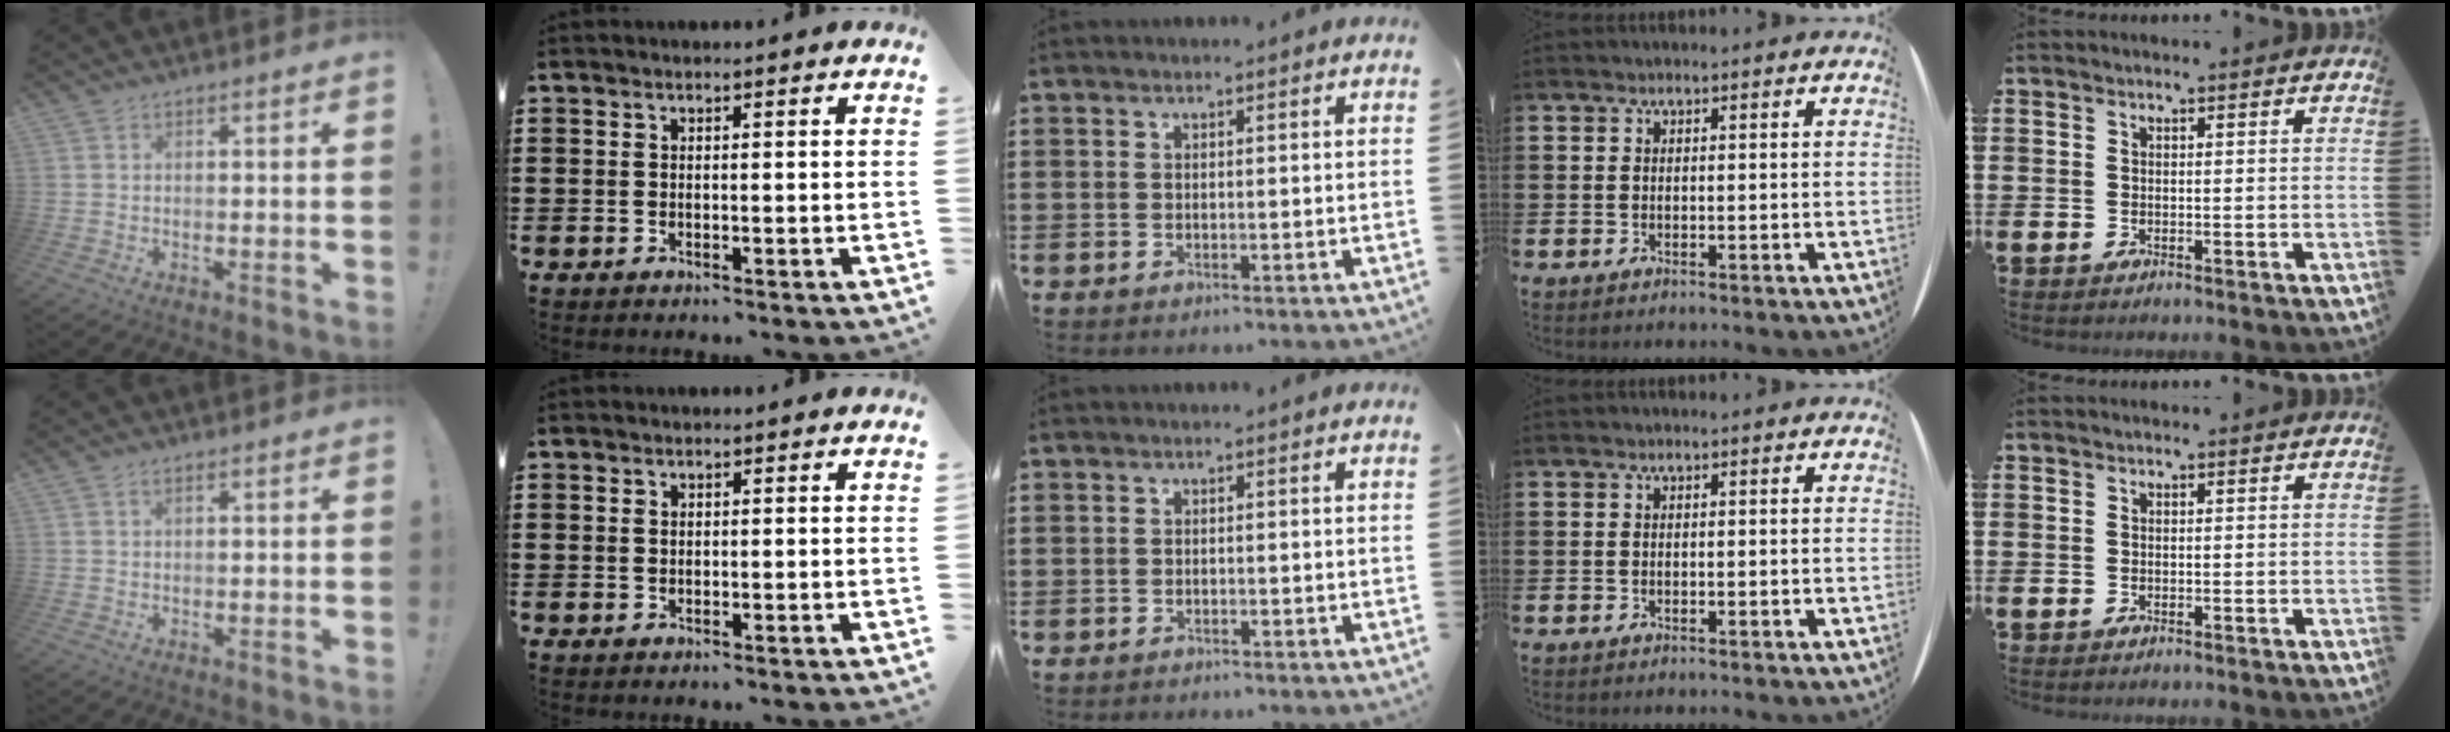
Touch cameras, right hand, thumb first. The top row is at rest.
{"thumb": {"total": 1.0, "force": [0.7, 0.2, 0.7], "torque": [-0.006, -0.002, 0.011]}, "index": {"total": 0.6, "force": [0.3, 0.5, 0.2], "torque": [-0.005, 0.003, 0.006]}, "middle": {"total": 0.7, "force": [-0.6, 0.3, -0.1], "torque": [0.003, 0.005, -0.014]}}